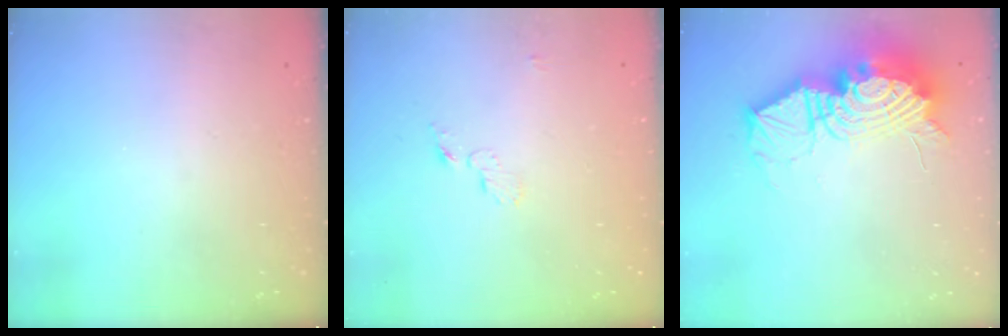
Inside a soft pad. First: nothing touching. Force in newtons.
{"total": 3.9, "press": 3.9, "slide": 0.2}
{"total": 21.9, "press": 21.8, "slide": 2.1}